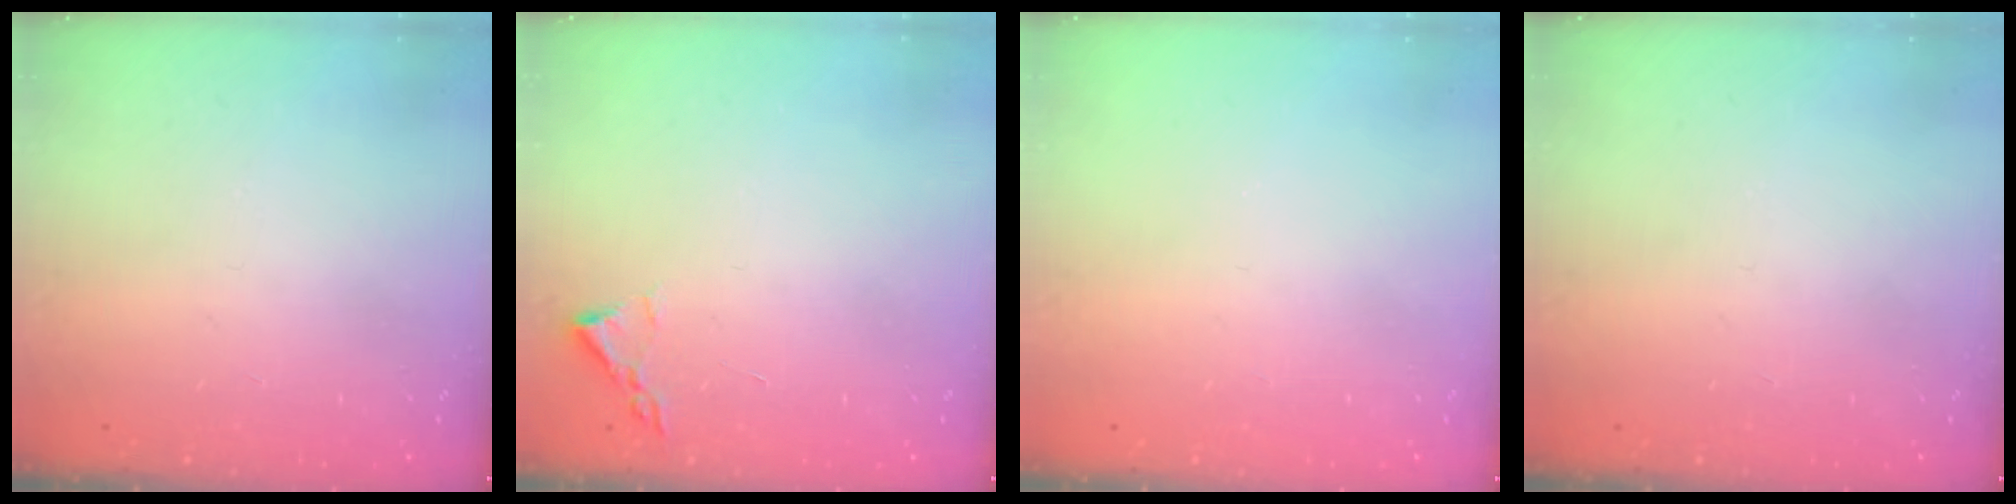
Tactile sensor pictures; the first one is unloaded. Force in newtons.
{"total": 1.8, "press": 1.8, "slide": 0.3}
{"total": 0.0}
{"total": 0.0}